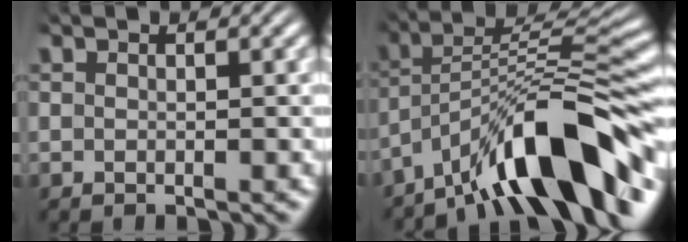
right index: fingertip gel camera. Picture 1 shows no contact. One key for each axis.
{"total": 9.5, "fx": -2.7, "fy": 3.4, "fz": 8.4, "tx": -0.137, "ty": -0.008, "tz": -0.029}